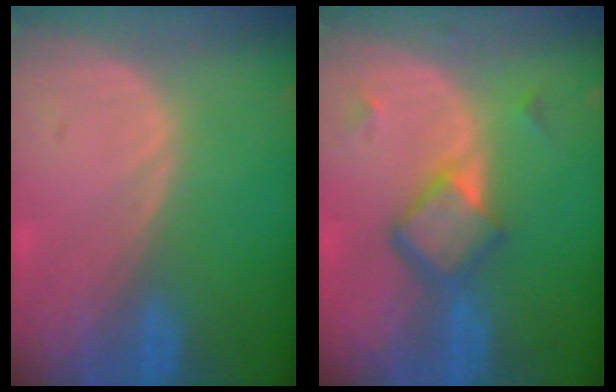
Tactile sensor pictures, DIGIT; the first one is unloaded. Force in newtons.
{"total": 5.9, "press": 5.1, "slide": 2.9}